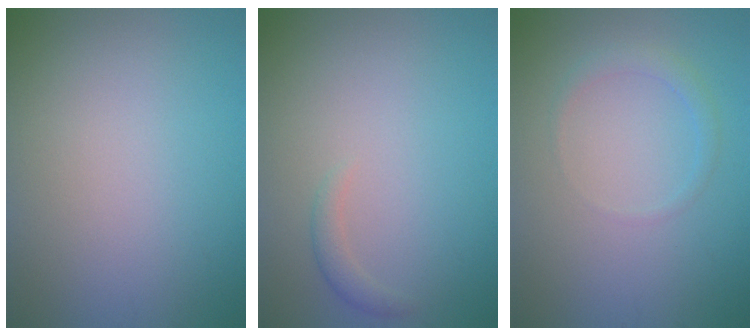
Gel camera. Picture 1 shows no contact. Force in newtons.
{"total": 1.1, "press": 1.1, "slide": 0.1}
{"total": 1.4, "press": 1.4, "slide": 0.1}